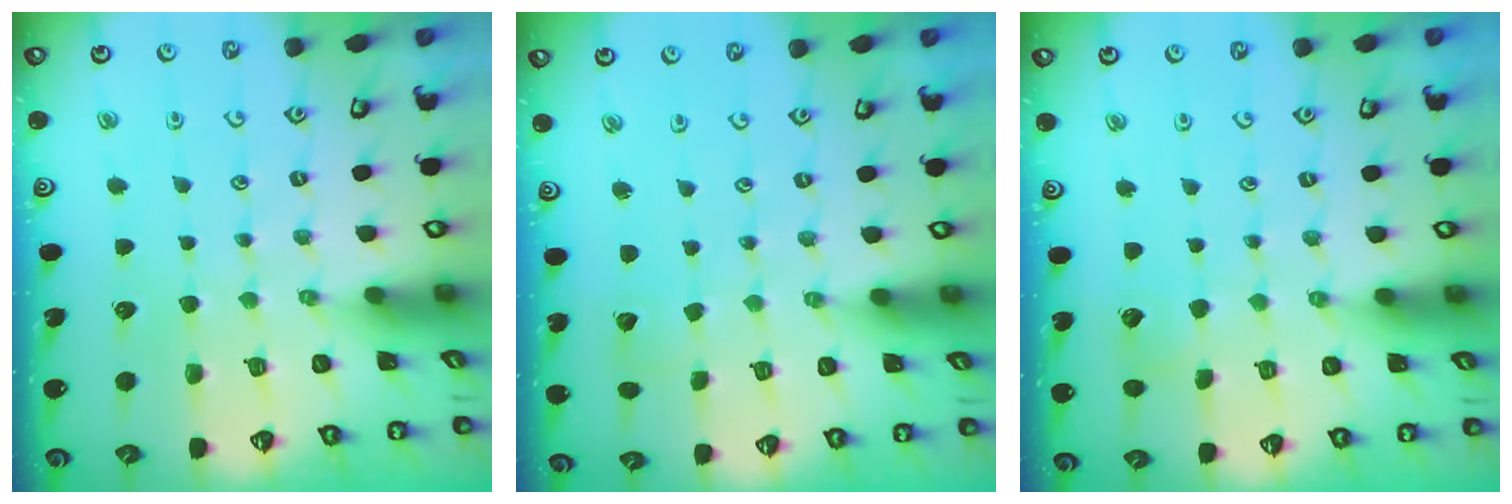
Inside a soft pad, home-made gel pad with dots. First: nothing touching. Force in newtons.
{"total": 2.4, "press": 2.4, "slide": 0.3}
{"total": 2.9, "press": 2.9, "slide": 0.2}